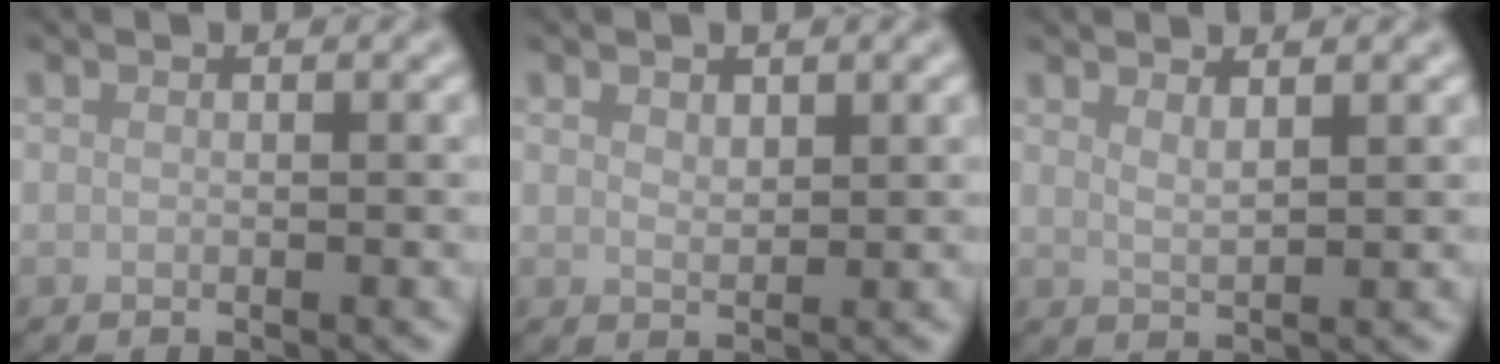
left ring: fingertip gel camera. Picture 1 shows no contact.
{"total": 1.4, "force": [0.9, 0.7, 0.8], "torque": [-0.016, -0.001, 0.020]}
{"total": 1.7, "force": [1.3, 0.5, 1.0], "torque": [-0.012, -0.001, 0.021]}